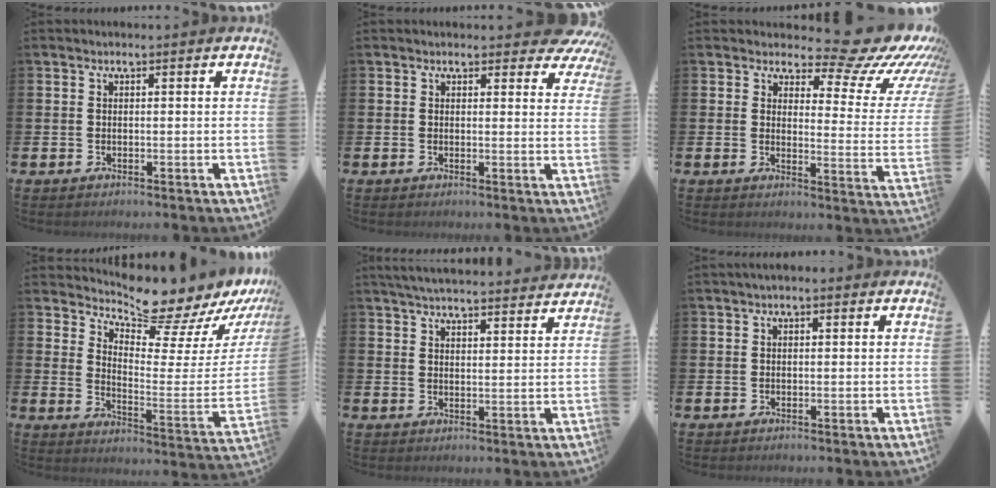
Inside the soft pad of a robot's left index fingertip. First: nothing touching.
{"total": 2.1, "force": [1.7, 1.1, 0.5], "torque": [0.011, -0.010, 0.025]}
{"total": 9.0, "force": [7.3, 3.1, 4.3], "torque": [-0.049, -0.069, 0.113]}
{"total": 10.0, "force": [9.4, 2.3, 2.7], "torque": [-0.047, -0.099, 0.153]}
{"total": 5.0, "force": [4.9, 0.4, 0.8], "torque": [-0.021, -0.026, 0.088]}
{"total": 0.8, "force": [0.3, 0.6, 0.5], "torque": [-0.007, 0.007, 0.003]}